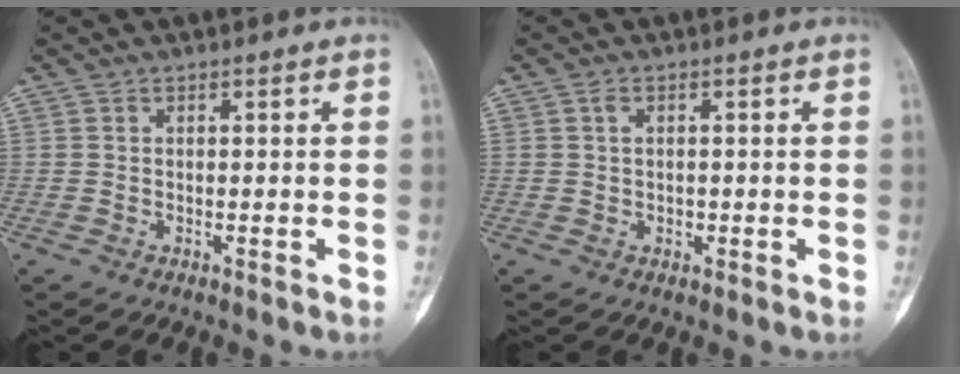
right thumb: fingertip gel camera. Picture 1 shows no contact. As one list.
[{"total": 1.9, "force": [0.2, 1.5, 1.2], "torque": [-0.015, 0.001, 0.003]}]